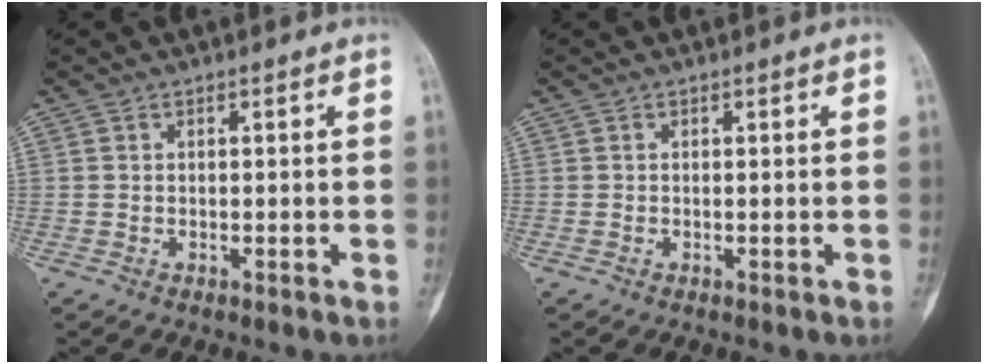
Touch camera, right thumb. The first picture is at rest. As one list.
[{"total": 0.0}]